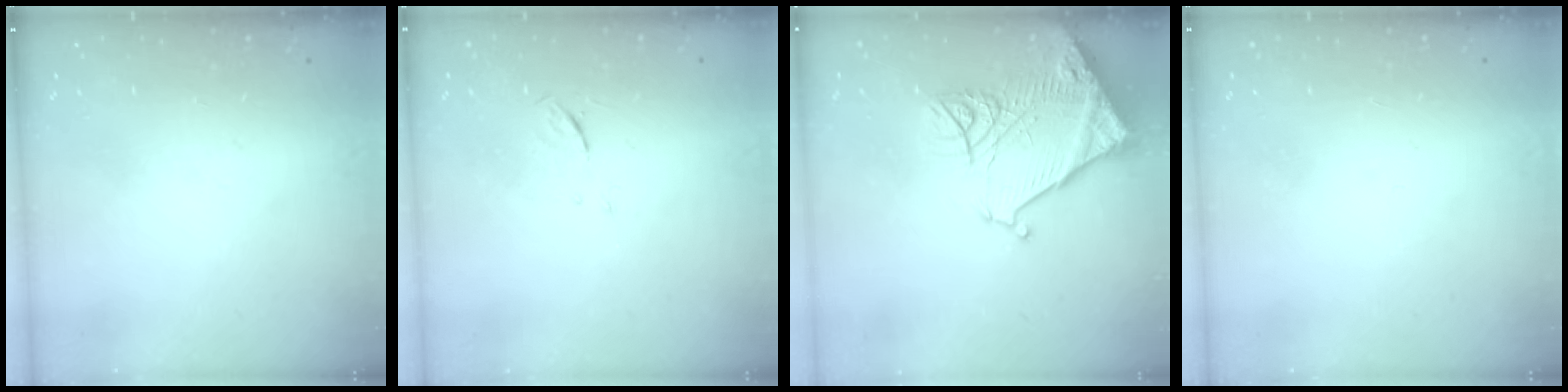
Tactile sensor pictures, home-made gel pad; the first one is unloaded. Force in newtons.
{"total": 3.9, "press": 3.6, "slide": 1.4}
{"total": 17.1, "press": 17.0, "slide": 1.9}
{"total": 1.5, "press": 1.5, "slide": 0.1}